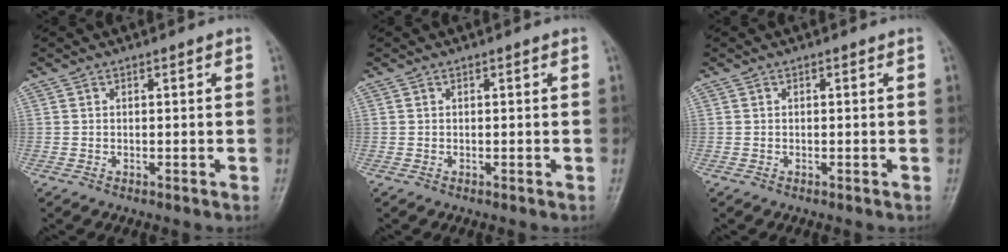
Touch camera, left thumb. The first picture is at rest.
{"total": 0.0}
{"total": 0.0}